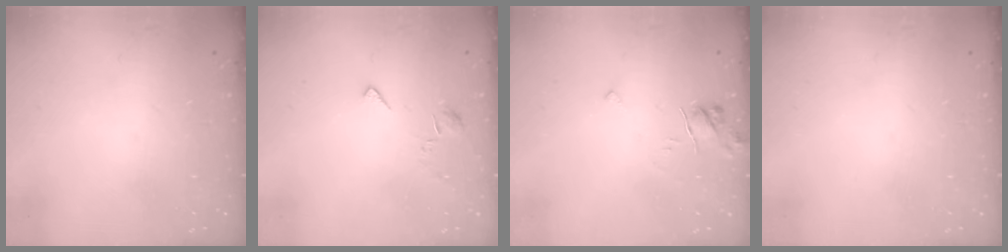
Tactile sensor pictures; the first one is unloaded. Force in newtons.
{"total": 1.9, "press": 1.9, "slide": 0.4}
{"total": 6.2, "press": 6.2, "slide": 0.5}
{"total": 0.0}